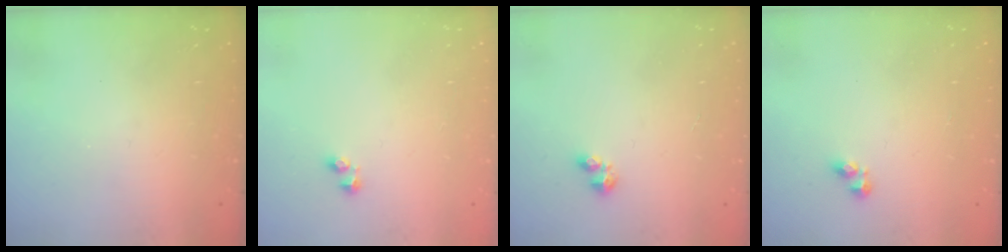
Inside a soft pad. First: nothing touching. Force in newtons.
{"total": 1.9, "press": 1.9, "slide": 0.5}
{"total": 3.1, "press": 3.0, "slide": 0.5}
{"total": 2.8, "press": 2.8, "slide": 0.3}